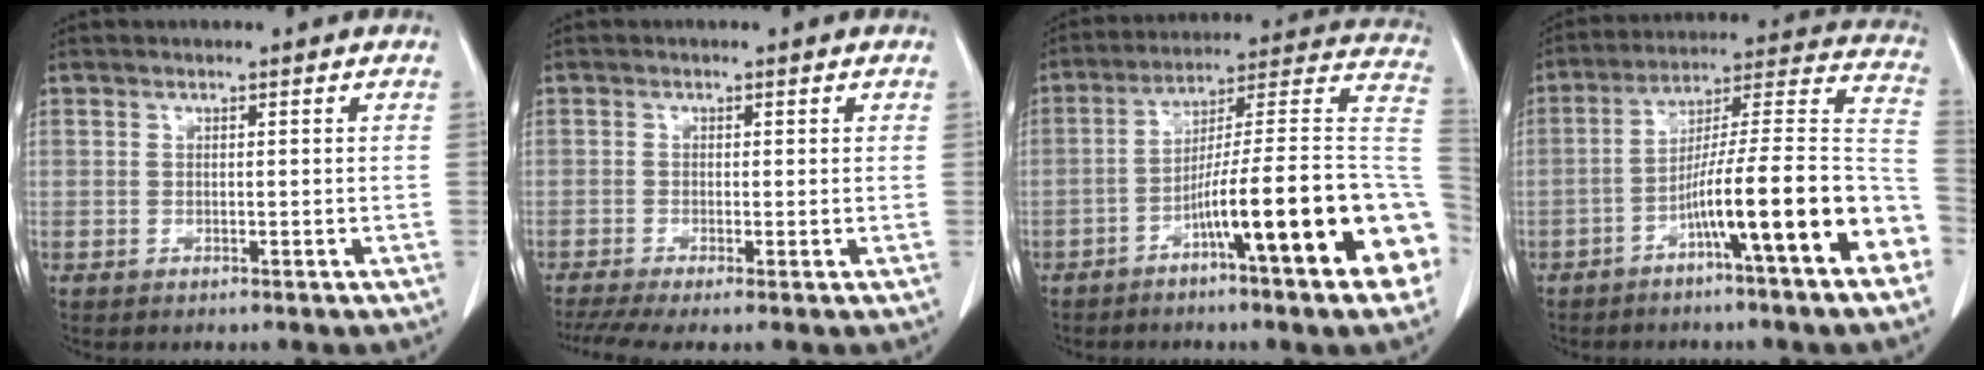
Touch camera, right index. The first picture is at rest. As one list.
[{"total": 4.9, "force": [-2.8, 1.1, 3.9], "torque": [-0.073, -0.006, -0.051]}, {"total": 21.7, "force": [-8.0, 1.0, 20.2], "torque": [-0.215, 0.020, -0.122]}, {"total": 18.0, "force": [-7.7, 0.5, 16.3], "torque": [-0.211, 0.025, -0.122]}]